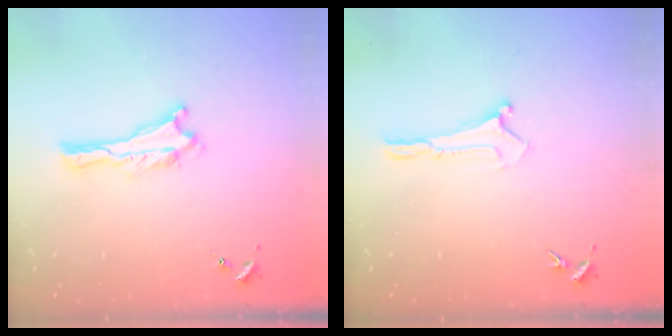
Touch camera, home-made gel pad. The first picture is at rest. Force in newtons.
{"total": 0.0}